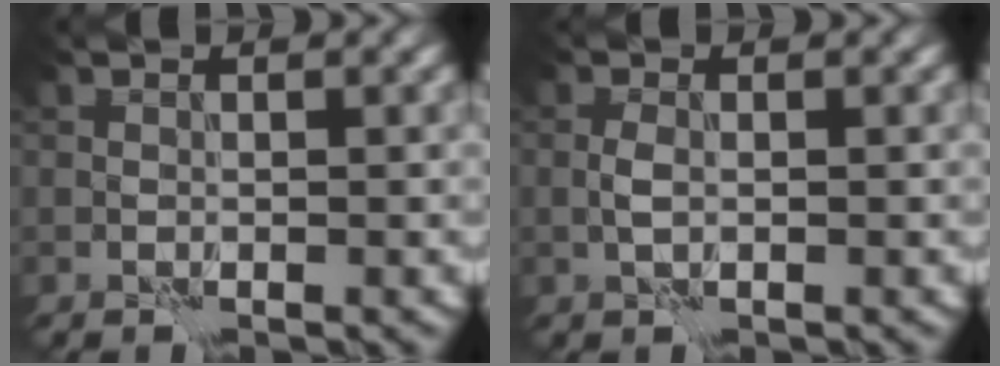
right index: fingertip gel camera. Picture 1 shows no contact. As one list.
[{"total": 0.8, "force": [-0.1, 0.3, 0.7], "torque": [-0.017, 0.000, -0.004]}]